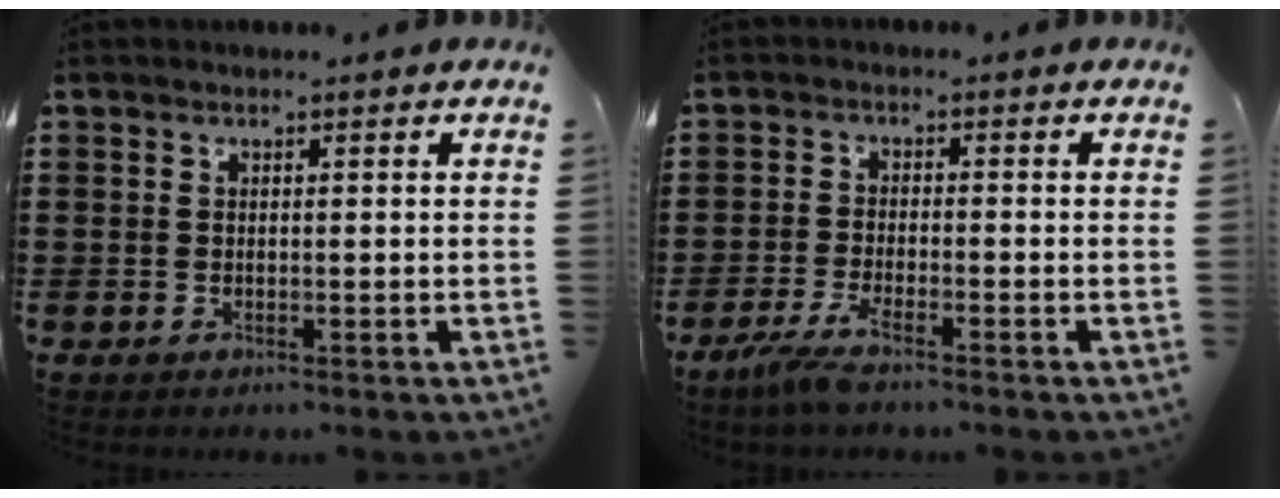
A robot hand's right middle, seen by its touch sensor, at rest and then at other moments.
{"total": 3.8, "force": [-2.9, 0.1, 2.4], "torque": [-0.069, -0.016, -0.060]}